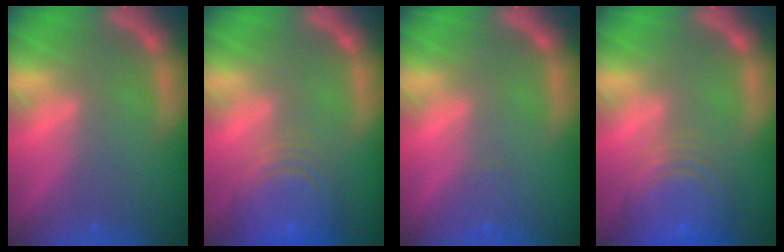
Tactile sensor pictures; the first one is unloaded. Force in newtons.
{"total": 9.1}
{"total": 1.0}
{"total": 9.5}